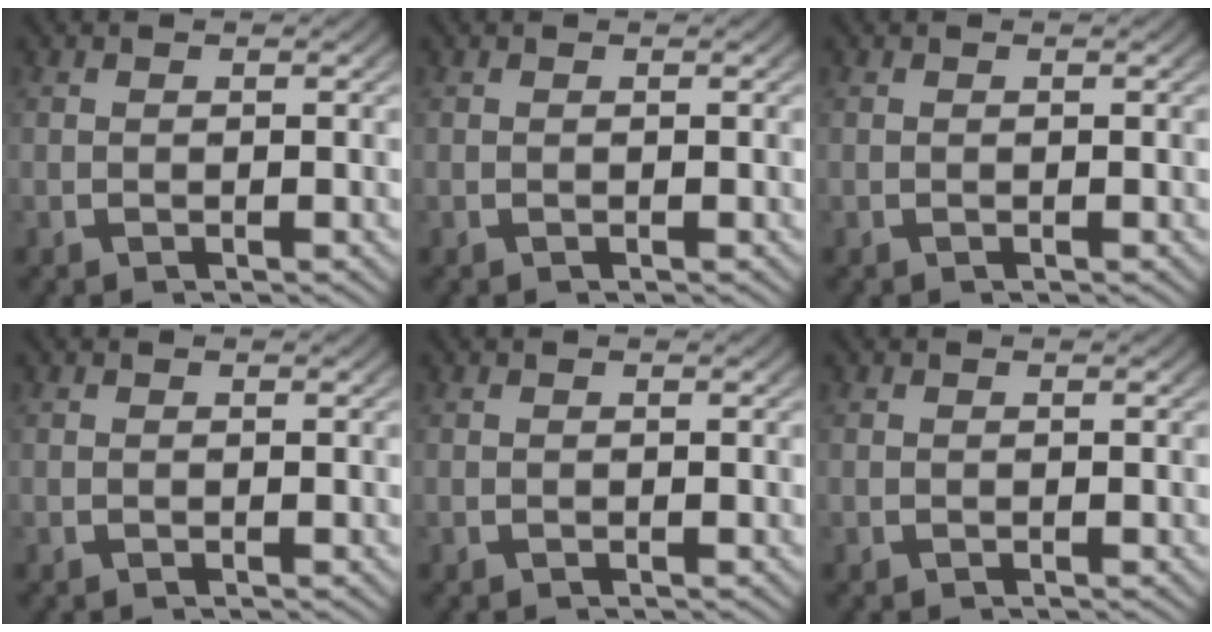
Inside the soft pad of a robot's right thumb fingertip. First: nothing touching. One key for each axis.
{"total": 0.0}
{"total": 0.0}
{"total": 0.0}
{"total": 0.0}
{"total": 0.0}